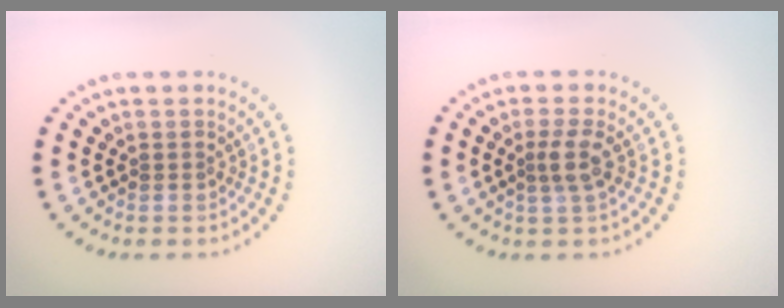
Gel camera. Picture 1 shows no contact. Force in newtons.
{"total": 2.1, "press": 1.7, "slide": 1.2}